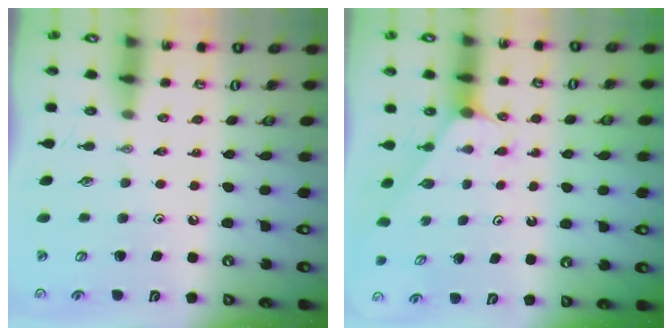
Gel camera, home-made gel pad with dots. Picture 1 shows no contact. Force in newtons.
{"total": 1.0, "press": 0.9, "slide": 0.2}